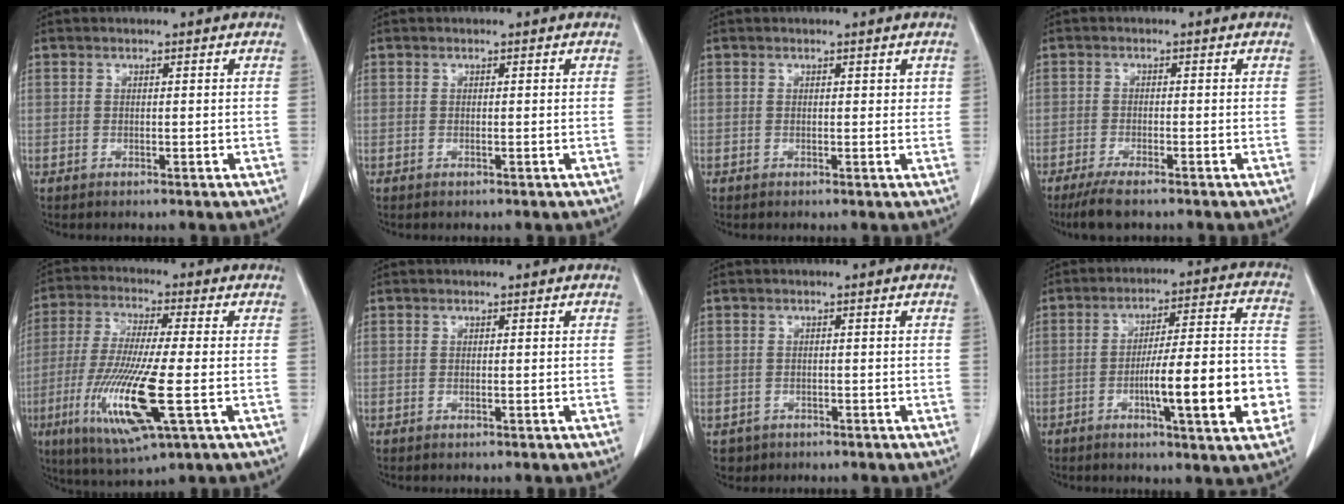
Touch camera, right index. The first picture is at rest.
{"total": 0.0}
{"total": 1.1, "force": [0.6, 0.7, 0.5], "torque": [0.003, 0.001, 0.006]}
{"total": 4.8, "force": [-3.7, 0.7, 3.1], "torque": [-0.053, -0.011, -0.058]}
{"total": 15.4, "force": [-4.4, 1.4, 14.7], "torque": [-0.303, -0.032, -0.080]}
{"total": 0.0}
{"total": 2.5, "force": [-1.1, 2.2, 0.0], "torque": [0.001, 0.007, -0.014]}
{"total": 15.9, "force": [-4.5, 1.8, 15.1], "torque": [-0.222, 0.012, -0.065]}